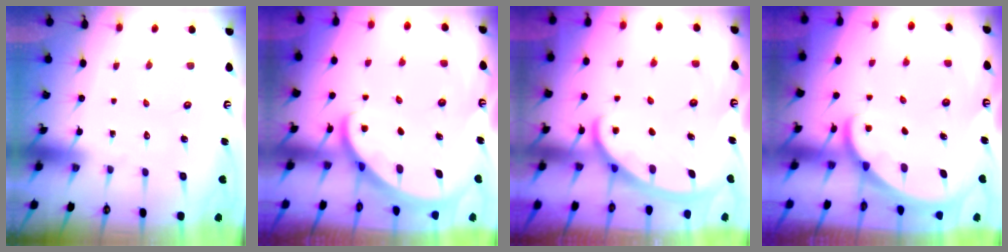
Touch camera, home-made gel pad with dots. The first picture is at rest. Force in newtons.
{"total": 2.5, "press": 2.5, "slide": 0.2}
{"total": 2.9, "press": 2.9, "slide": 0.4}
{"total": 1.9, "press": 1.9, "slide": 0.1}